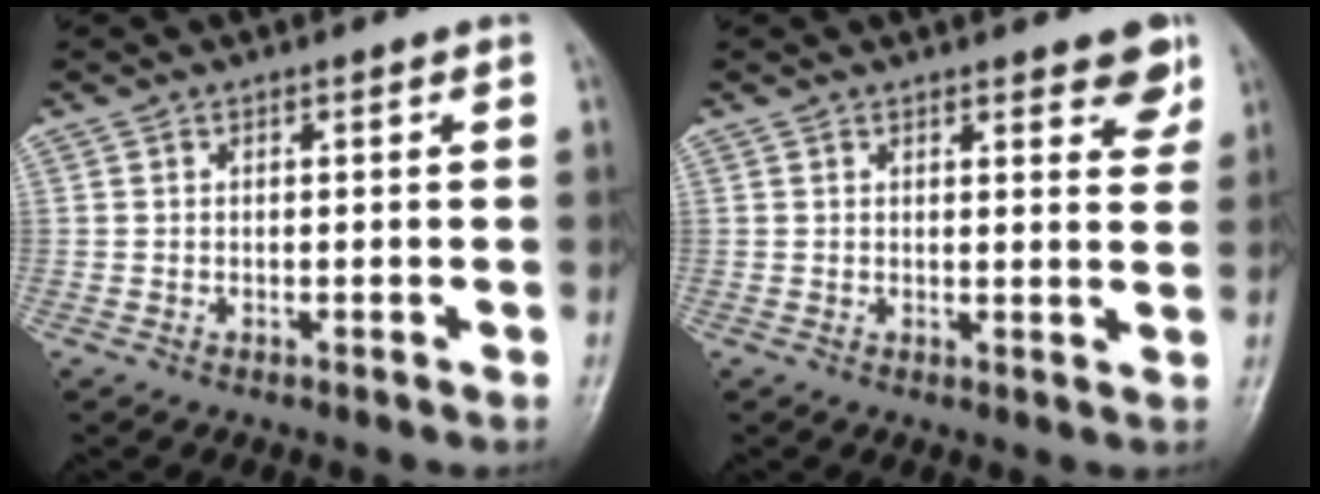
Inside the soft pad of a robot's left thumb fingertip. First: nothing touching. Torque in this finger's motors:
{"motor_torque": [-0.05, 0.11, 0.01, -0.08, -0.01]}